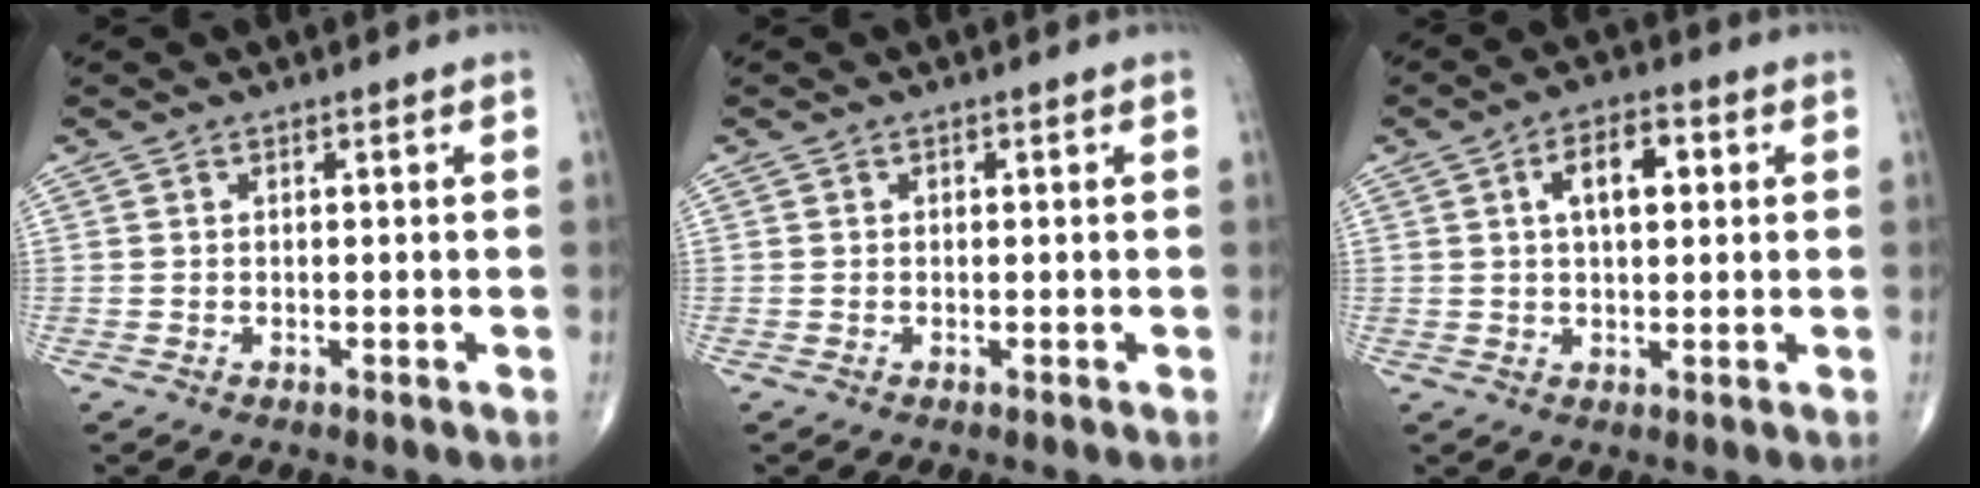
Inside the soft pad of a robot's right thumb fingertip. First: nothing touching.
{"total": 0.0}
{"total": 7.4, "force": [1.8, 3.8, 6.1], "torque": [-0.083, 0.009, 0.024]}